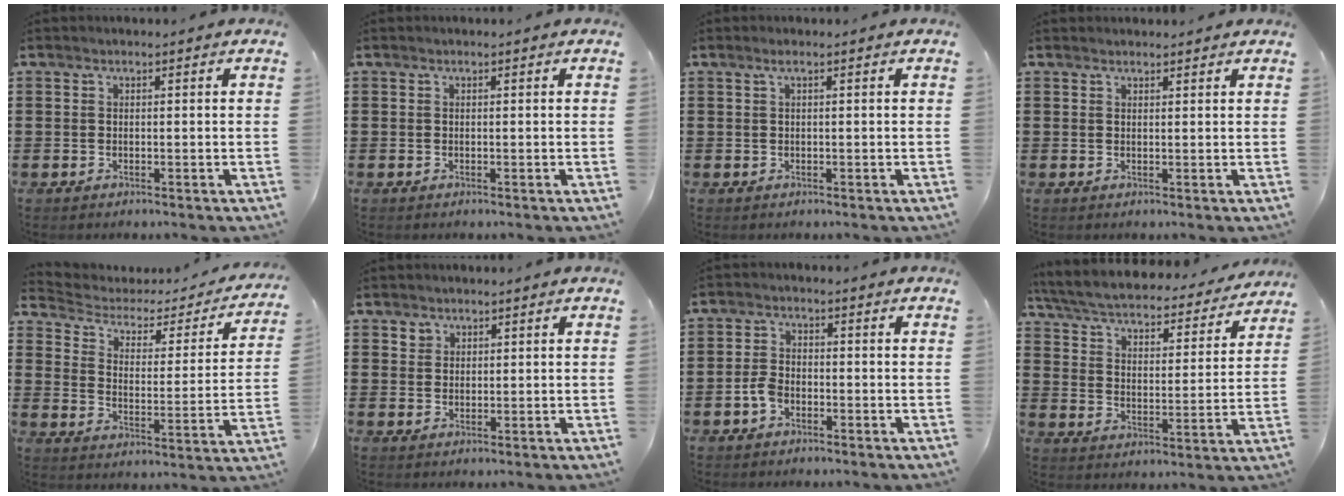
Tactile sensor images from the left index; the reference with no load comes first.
{"total": 0.0}
{"total": 0.9, "force": [0.2, 0.0, 0.9], "torque": [-0.013, -0.001, 0.003]}
{"total": 1.0, "force": [1.0, 0.2, 0.1], "torque": [-0.003, 0.000, 0.020]}
{"total": 3.0, "force": [1.8, 1.9, 1.5], "torque": [-0.045, -0.015, 0.022]}
{"total": 1.6, "force": [1.3, 1.0, 0.0], "torque": [-0.004, 0.002, 0.026]}
{"total": 3.0, "force": [-1.2, 1.8, 2.0], "torque": [-0.060, -0.004, -0.029]}
{"total": 4.5, "force": [4.2, 0.3, 1.6], "torque": [-0.053, -0.032, 0.065]}